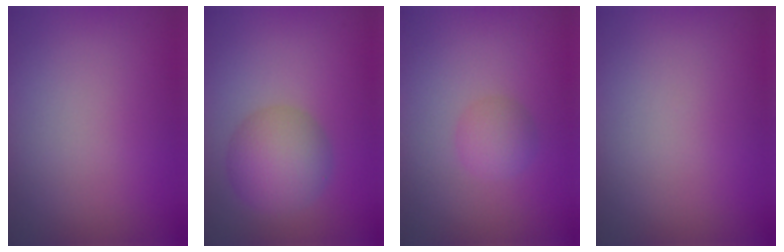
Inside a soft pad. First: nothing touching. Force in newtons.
{"total": 4.8, "press": 4.8, "slide": 0.2}
{"total": 1.8, "press": 1.8, "slide": 0.0}
{"total": 0.0}